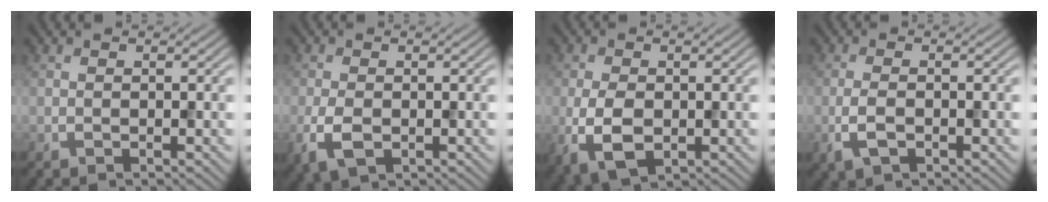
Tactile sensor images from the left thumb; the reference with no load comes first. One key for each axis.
{"total": 4.0, "fx": -1.3, "fy": 2.3, "fz": 3.1, "tx": -0.078, "ty": -0.012, "tz": -0.025}
{"total": 5.6, "fx": -1.2, "fy": 3.3, "fz": 4.3, "tx": -0.106, "ty": -0.012, "tz": -0.020}
{"total": 3.1, "fx": -1.3, "fy": 1.2, "fz": 2.6, "tx": -0.065, "ty": -0.006, "tz": -0.028}